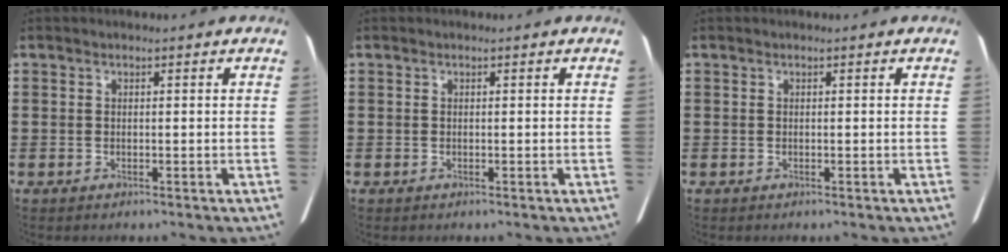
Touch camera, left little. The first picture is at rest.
{"total": 0.0}
{"total": 0.0}